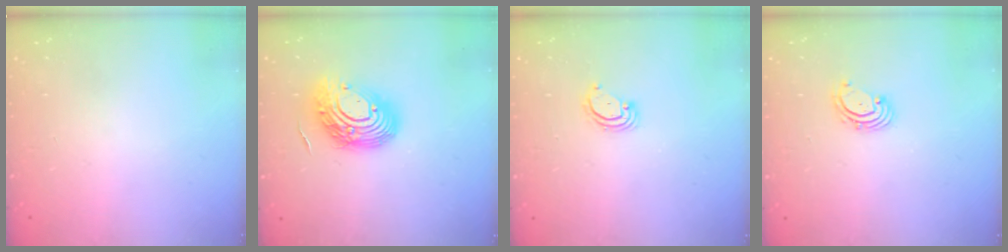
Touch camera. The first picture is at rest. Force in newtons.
{"total": 14.8, "press": 14.7, "slide": 1.5}
{"total": 2.8, "press": 2.8, "slide": 0.2}
{"total": 1.8, "press": 1.7, "slide": 0.7}